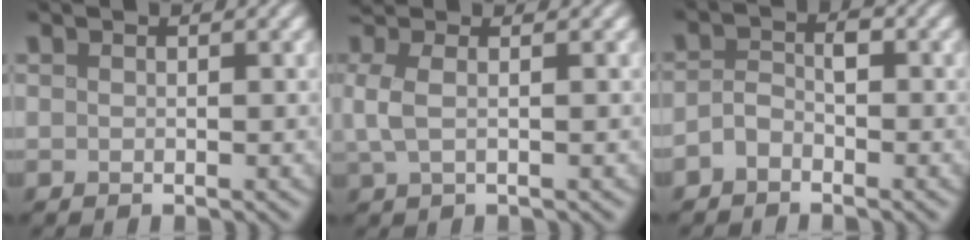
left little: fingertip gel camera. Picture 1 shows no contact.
{"total": 2.9, "force": [0.4, 1.0, 2.6], "torque": [-0.054, 0.010, 0.005]}
{"total": 2.2, "force": [-1.1, 1.2, 1.5], "torque": [-0.030, 0.009, -0.025]}